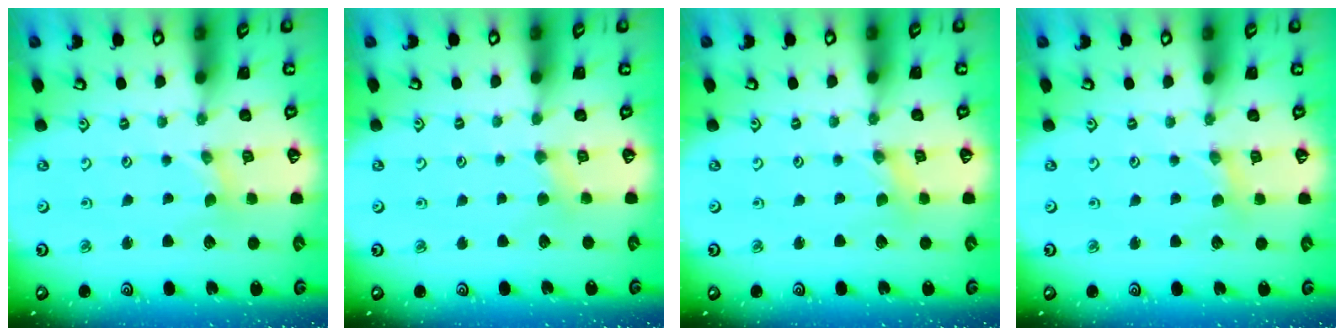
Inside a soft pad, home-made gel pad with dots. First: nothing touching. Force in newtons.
{"total": 2.1, "press": 2.0, "slide": 0.4}
{"total": 0.0}
{"total": 1.7, "press": 1.7, "slide": 0.2}